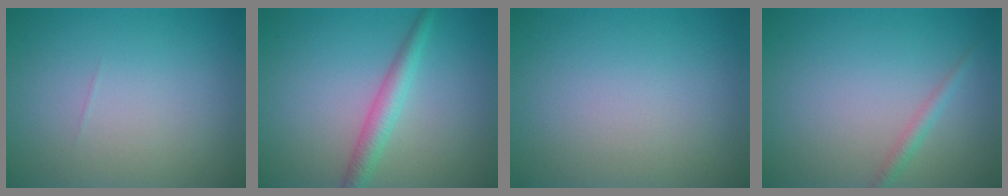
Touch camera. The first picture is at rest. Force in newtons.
{"total": 2.6, "press": 2.6, "slide": 0.2}
{"total": 0.0}
{"total": 1.2, "press": 1.2, "slide": 0.1}